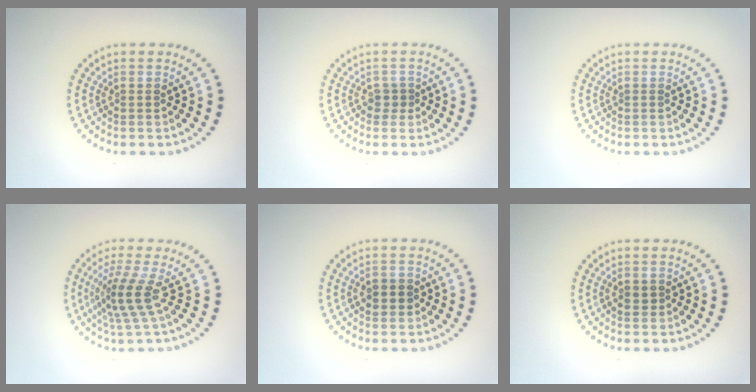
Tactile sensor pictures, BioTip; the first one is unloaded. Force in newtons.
{"total": 0.8, "press": 0.4, "slide": 0.6}
{"total": 0.0}
{"total": 3.5, "press": 2.4, "slide": 2.5}
{"total": 1.8, "press": 1.8, "slide": 0.3}
{"total": 1.2, "press": 1.2, "slide": 0.2}